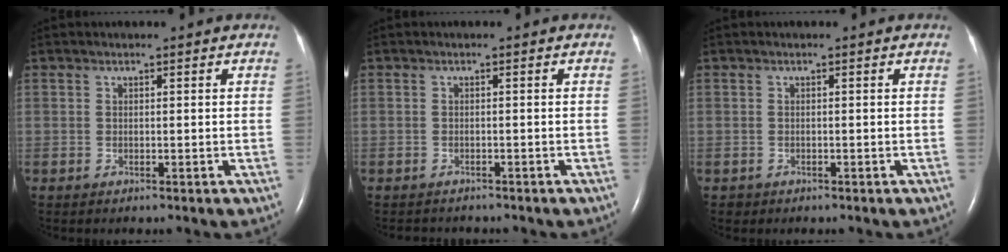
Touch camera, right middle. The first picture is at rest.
{"total": 2.7, "force": [-2.5, 0.9, 0.4], "torque": [-0.009, -0.005, -0.029]}
{"total": 0.6, "force": [-0.4, 0.4, -0.1], "torque": [-0.004, 0.002, -0.007]}